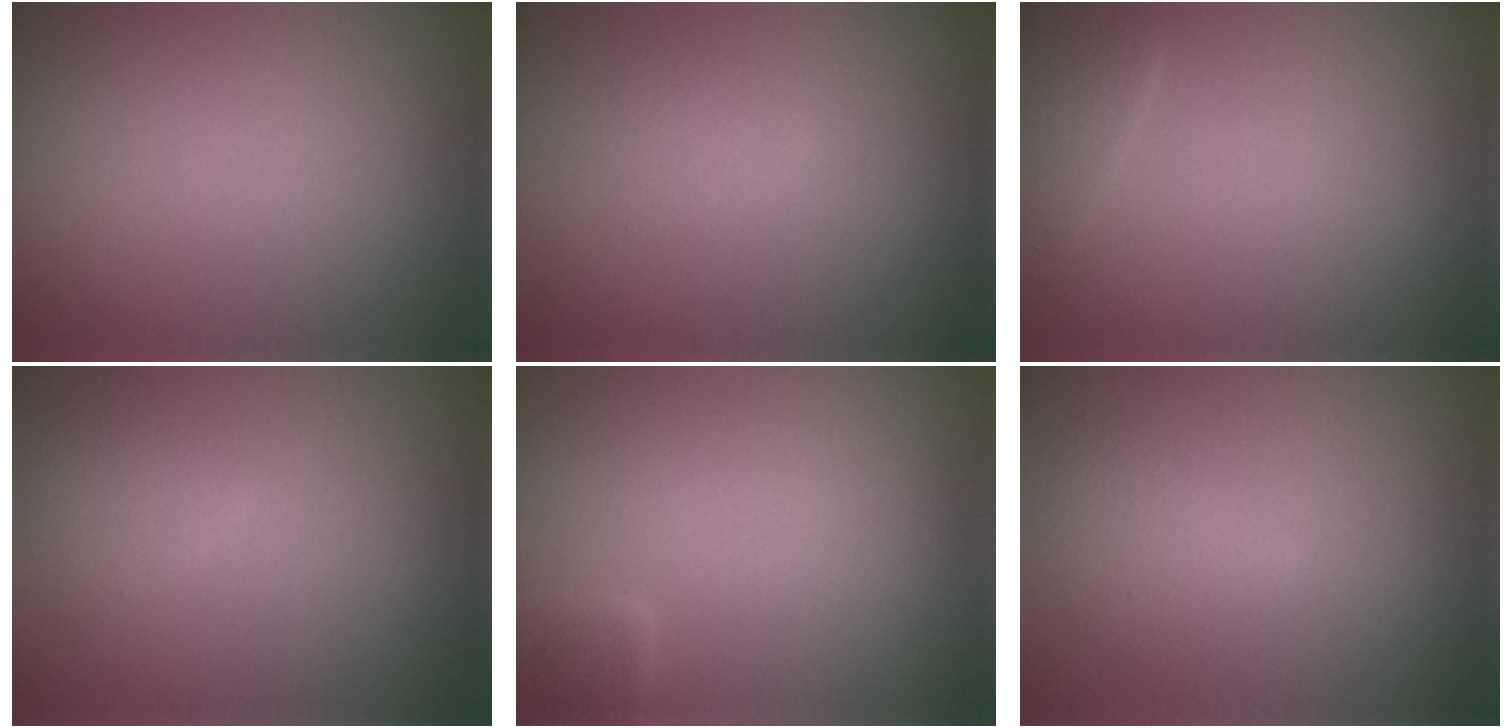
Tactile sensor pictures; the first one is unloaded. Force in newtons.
{"total": 0.9, "press": 0.9, "slide": 0.1}
{"total": 1.4, "press": 1.3, "slide": 0.1}
{"total": 1.8, "press": 1.8, "slide": 0.0}
{"total": 1.5, "press": 1.5, "slide": 0.1}
{"total": 2.0, "press": 2.0, "slide": 0.1}